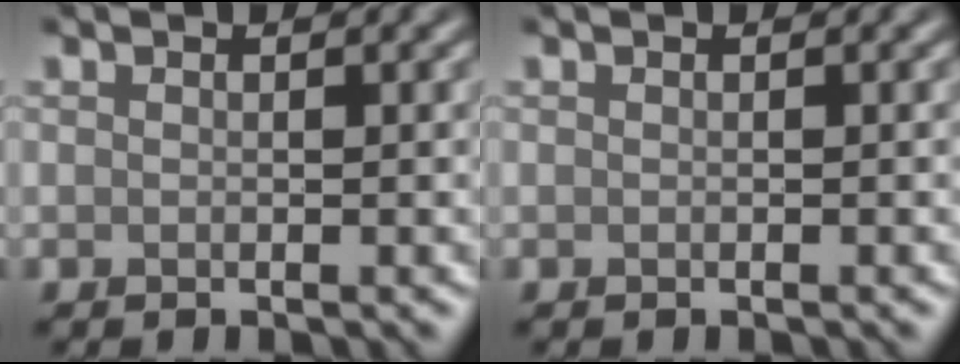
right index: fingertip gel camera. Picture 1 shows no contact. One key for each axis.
{"total": 0.0}